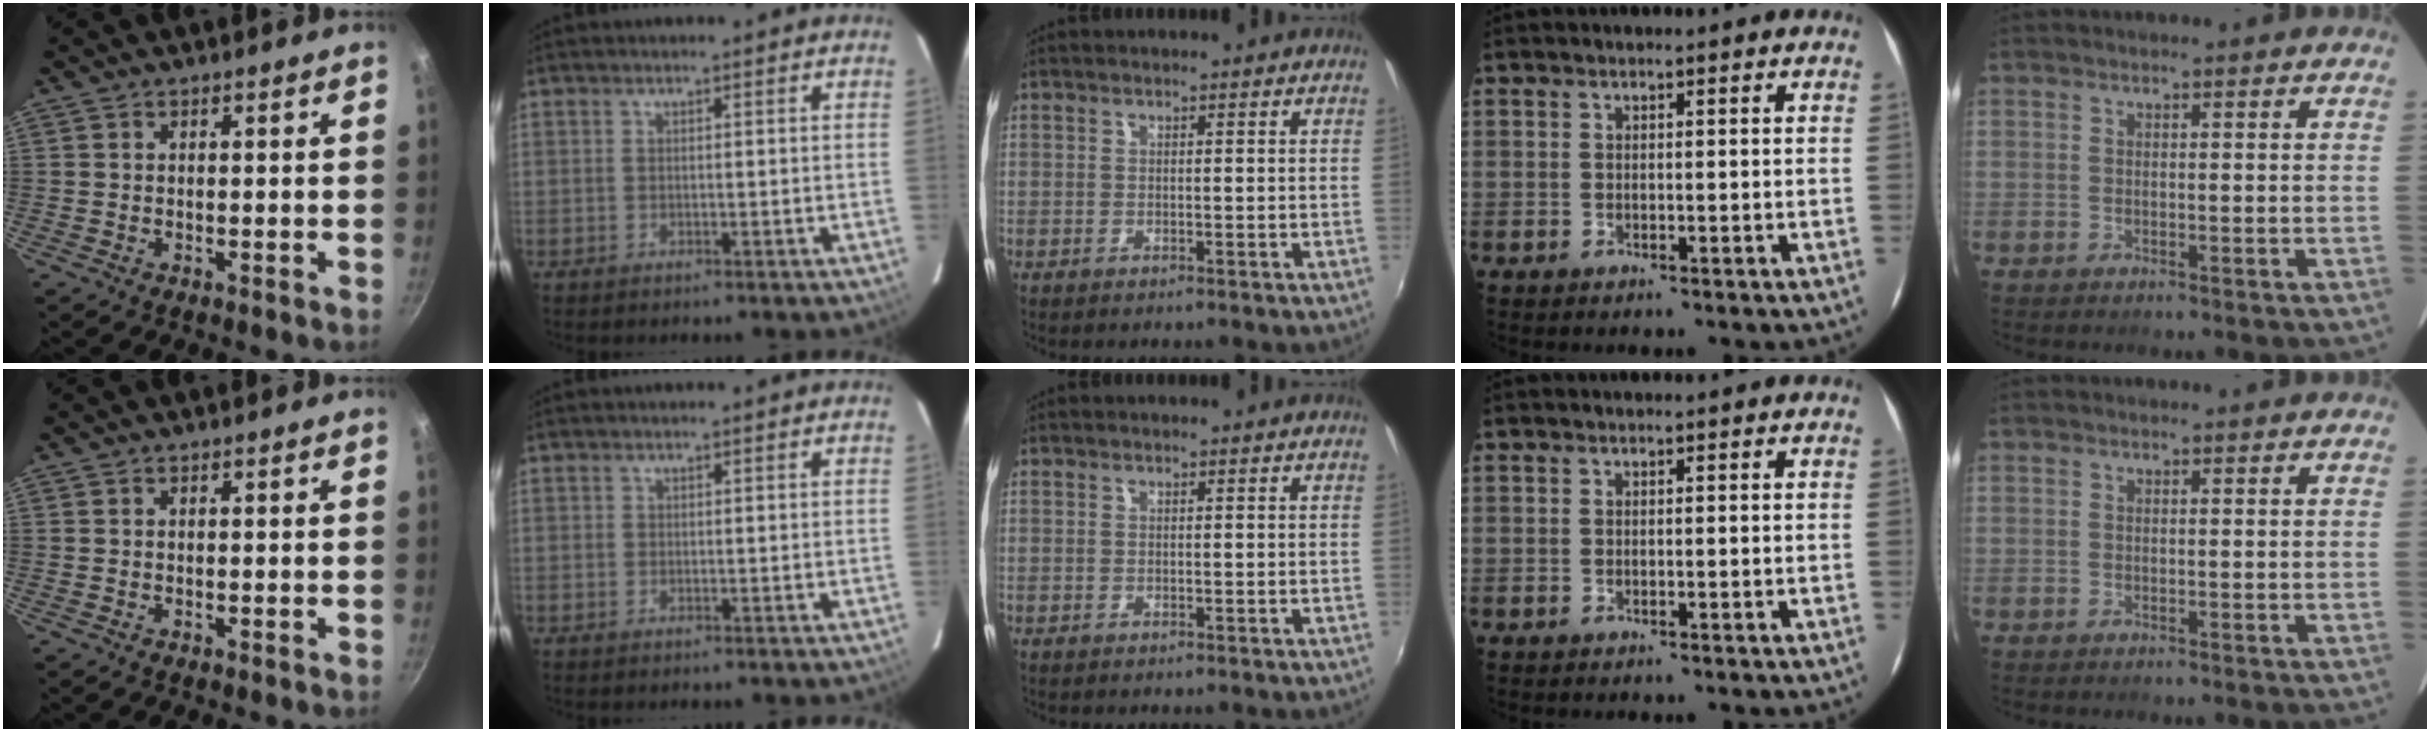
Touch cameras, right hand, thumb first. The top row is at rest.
{}